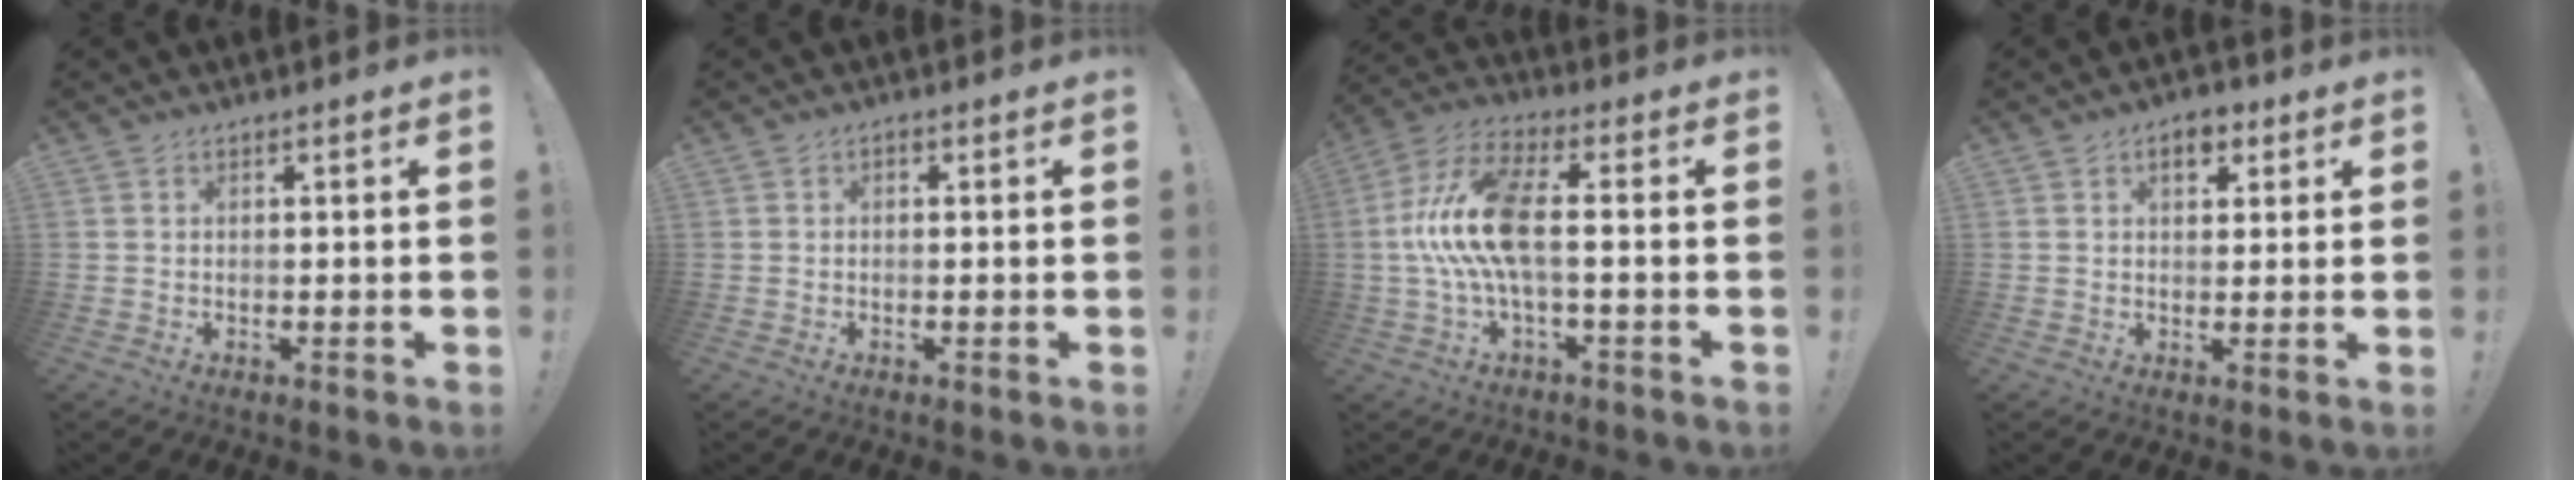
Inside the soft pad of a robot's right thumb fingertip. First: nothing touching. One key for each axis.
{"total": 0.9, "fx": -0.7, "fy": 0.4, "fz": 0.3, "tx": -0.006, "ty": 0.004, "tz": -0.012}
{"total": 14.3, "fx": -0.1, "fy": 4.8, "fz": 13.4, "tx": -0.269, "ty": -0.002, "tz": -0.007}
{"total": 5.0, "fx": 2.2, "fy": 3.5, "fz": 2.9, "tx": -0.029, "ty": 0.000, "tz": 0.035}